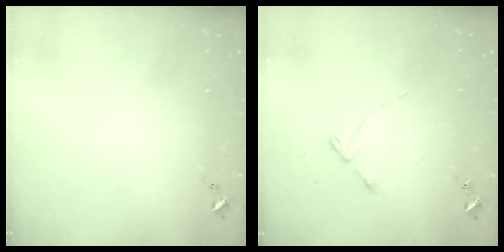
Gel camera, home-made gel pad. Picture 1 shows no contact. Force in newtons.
{"total": 2.8, "press": 2.8, "slide": 0.3}